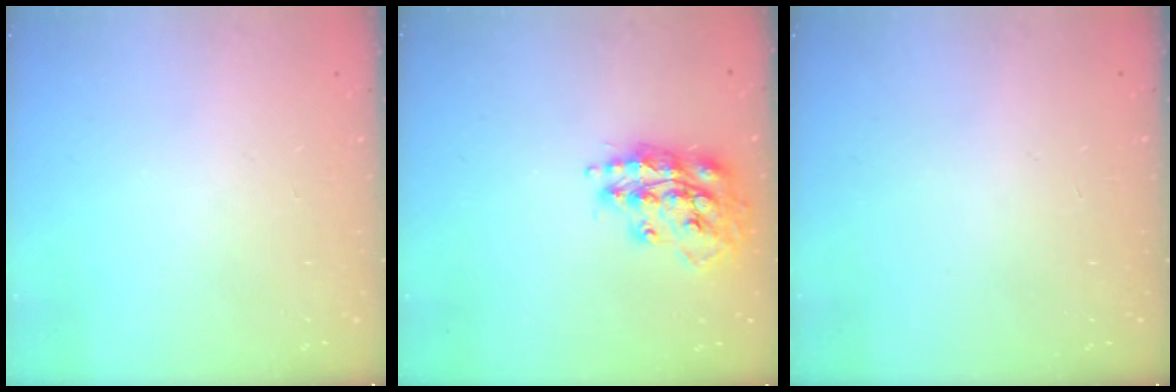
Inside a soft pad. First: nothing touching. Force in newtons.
{"total": 16.2, "press": 16.2, "slide": 1.4}
{"total": 0.0}